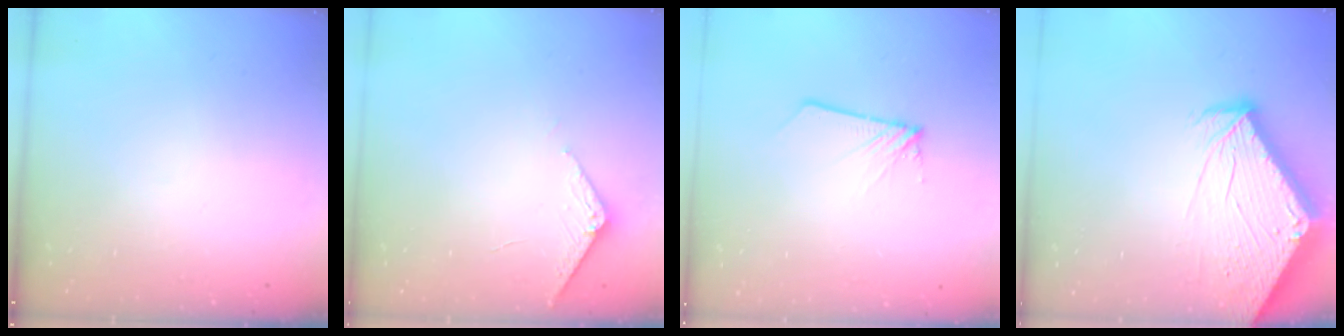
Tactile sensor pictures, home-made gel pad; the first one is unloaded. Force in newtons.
{"total": 2.7, "press": 2.7, "slide": 0.3}
{"total": 2.2, "press": 2.2, "slide": 0.3}
{"total": 5.5, "press": 5.5, "slide": 0.4}